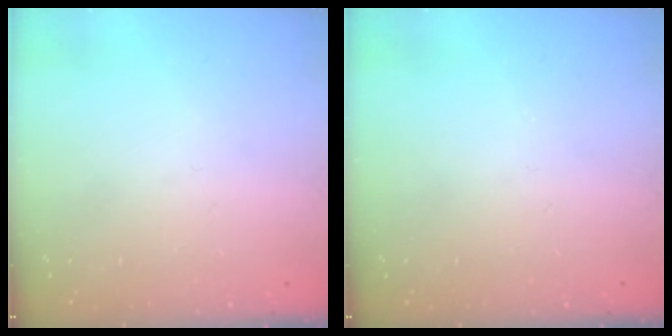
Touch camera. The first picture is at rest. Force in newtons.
{"total": 0.0}